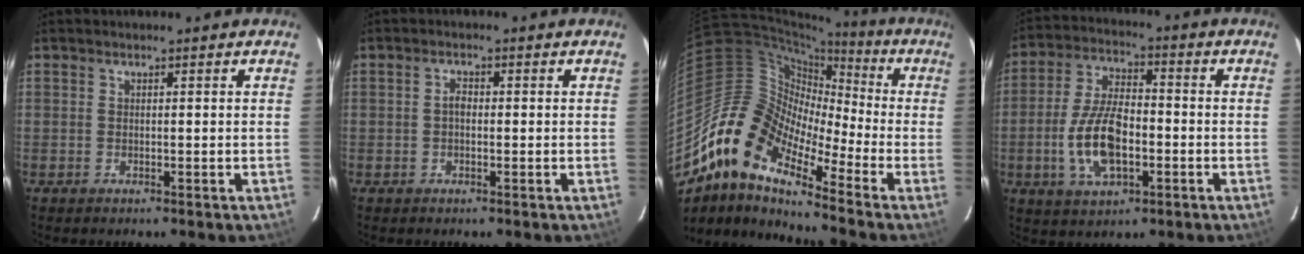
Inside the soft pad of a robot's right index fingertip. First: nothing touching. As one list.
[{"total": 1.4, "force": [-0.2, 1.0, 1.0], "torque": [-0.018, 0.006, -0.006]}, {"total": 14.6, "force": [-9.8, 5.8, 9.1], "torque": [-0.141, 0.007, -0.209]}, {"total": 12.6, "force": [-3.3, 6.0, 10.5], "torque": [-0.216, 0.005, -0.057]}]